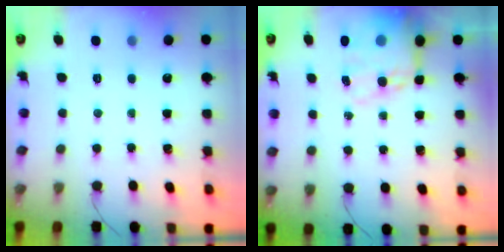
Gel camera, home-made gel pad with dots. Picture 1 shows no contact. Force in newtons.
{"total": 15.3, "press": 14.8, "slide": 3.9}